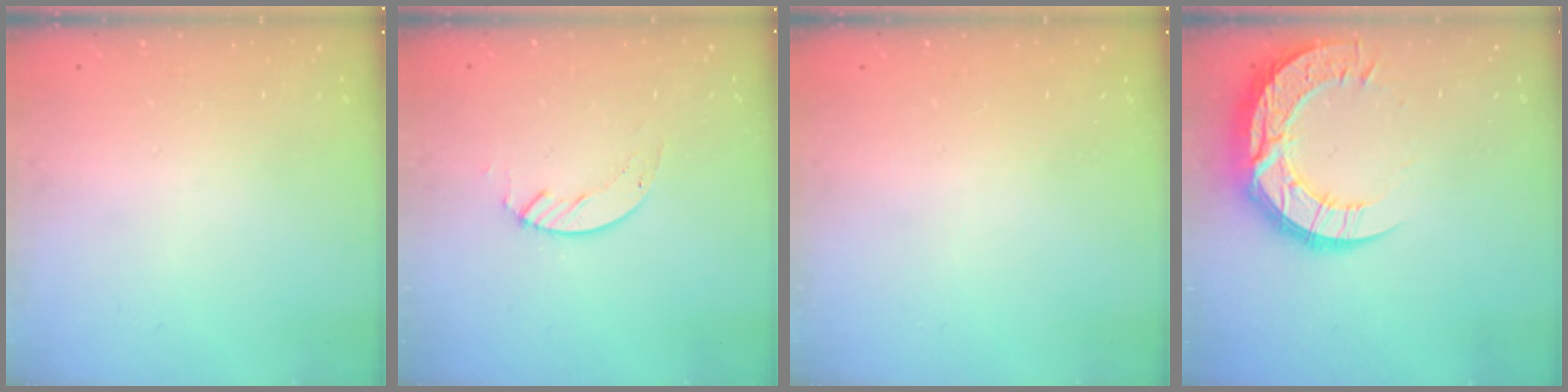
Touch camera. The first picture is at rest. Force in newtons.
{"total": 2.7, "press": 2.7, "slide": 0.2}
{"total": 0.0}
{"total": 16.3, "press": 16.3, "slide": 1.4}